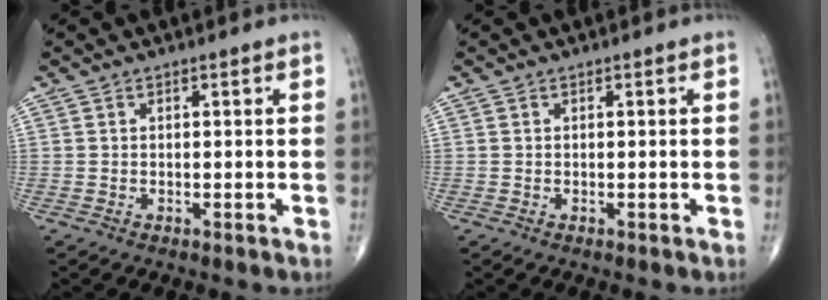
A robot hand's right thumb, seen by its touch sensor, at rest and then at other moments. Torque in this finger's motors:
{"motor_torque": [0.05, 0.13, -0.13, -0.14, 0.02]}